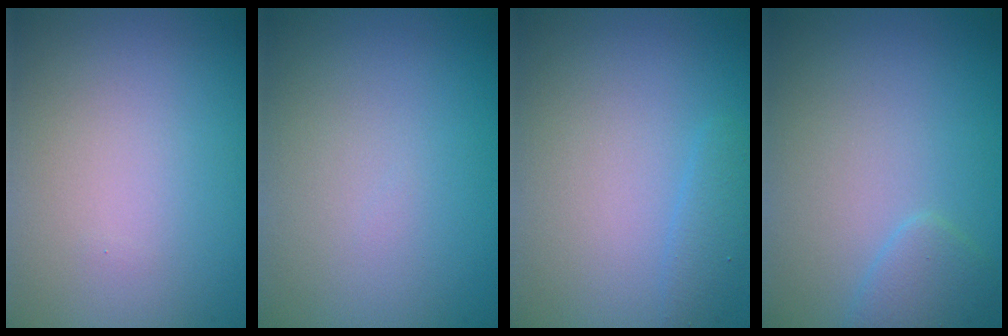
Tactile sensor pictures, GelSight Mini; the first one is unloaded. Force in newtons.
{"total": 0.0}
{"total": 1.2, "press": 1.2, "slide": 0.1}
{"total": 1.7, "press": 1.7, "slide": 0.1}